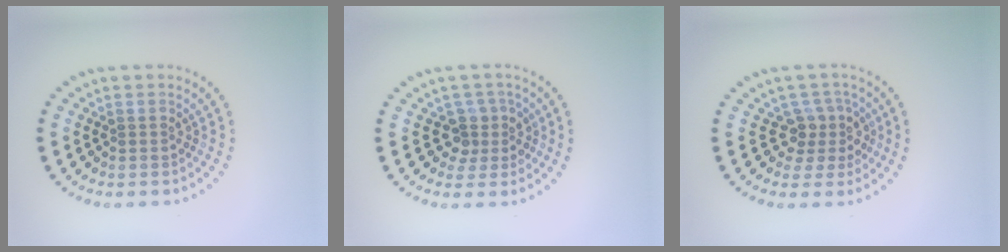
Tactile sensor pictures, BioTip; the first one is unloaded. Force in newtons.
{"total": 2.6, "press": 2.0, "slide": 1.7}
{"total": 2.8, "press": 2.1, "slide": 1.8}